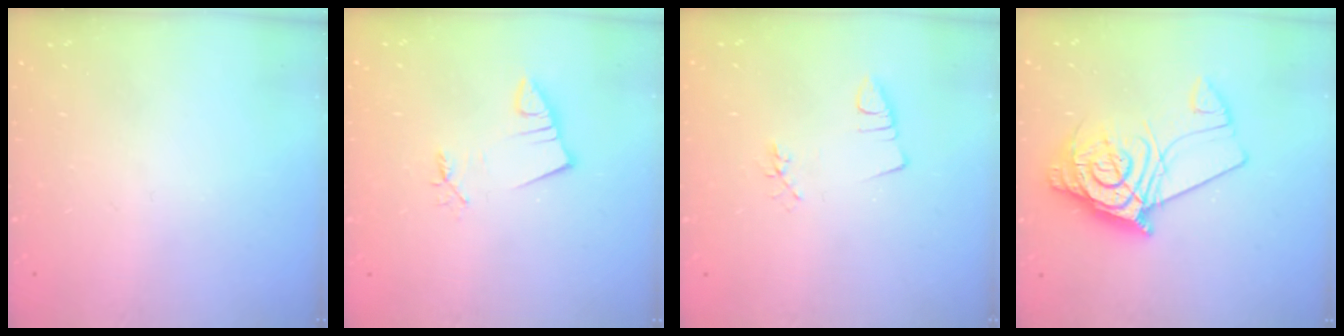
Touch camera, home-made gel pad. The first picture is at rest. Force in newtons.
{"total": 2.5, "press": 2.5, "slide": 0.3}
{"total": 2.2, "press": 1.7, "slide": 1.4}
{"total": 14.0, "press": 13.9, "slide": 1.6}